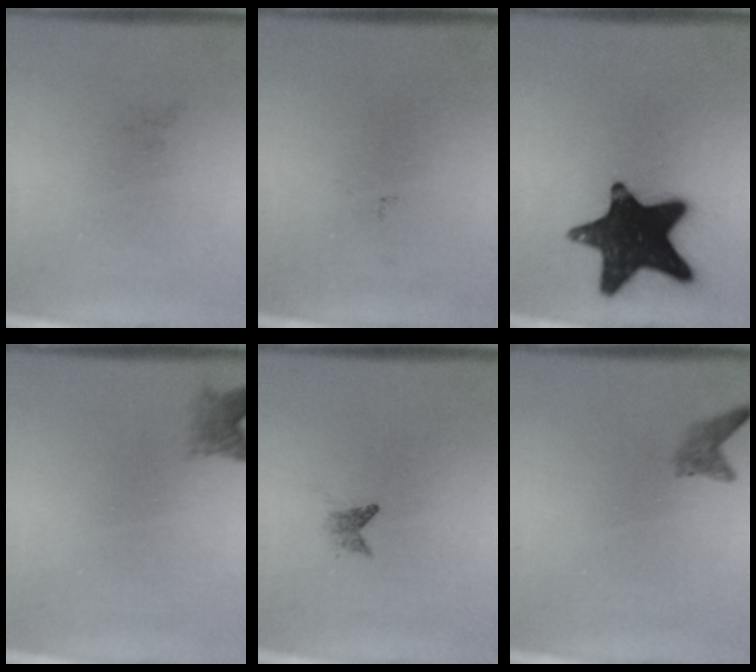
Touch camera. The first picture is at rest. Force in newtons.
{"total": 0.0}
{"total": 18.2}
{"total": 2.2}
{"total": 1.2}
{"total": 1.6}